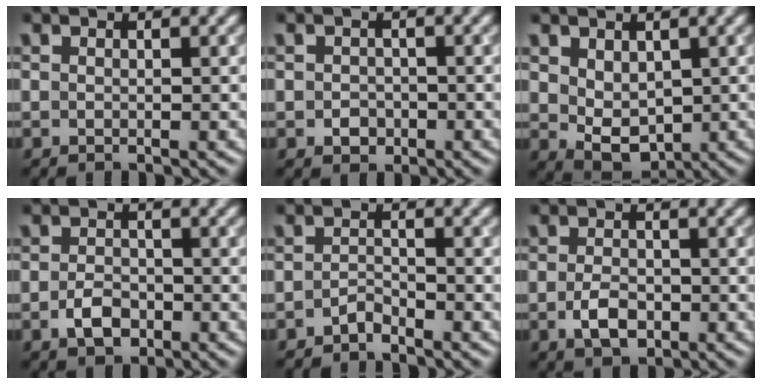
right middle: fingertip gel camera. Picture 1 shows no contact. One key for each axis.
{"total": 1.5, "fx": -0.5, "fy": 1.3, "fz": 0.6, "tx": -0.005, "ty": -0.003, "tz": -0.010}
{"total": 3.5, "fx": 0.8, "fy": 2.4, "fz": 2.5, "tx": -0.048, "ty": -0.007, "tz": 0.022}
{"total": 2.4, "fx": -1.1, "fy": 1.5, "fz": 1.5, "tx": -0.029, "ty": 0.001, "tz": -0.022}
{"total": 1.1, "fx": -1.0, "fy": 0.2, "fz": 0.3, "tx": -0.008, "ty": 0.005, "tz": -0.021}
{"total": 2.7, "fx": -0.9, "fy": 1.6, "fz": 2.0, "tx": -0.039, "ty": -0.002, "tz": -0.017}